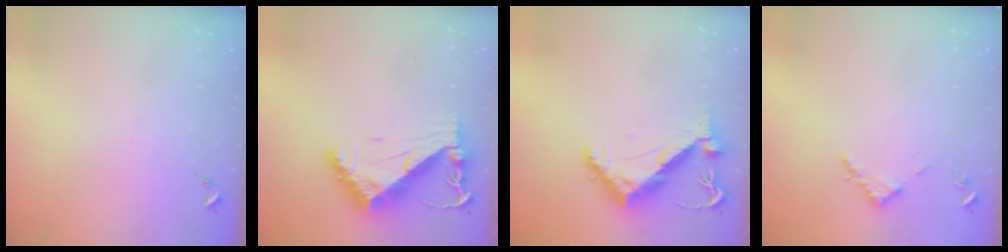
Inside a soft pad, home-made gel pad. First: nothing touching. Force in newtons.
{"total": 9.5, "press": 9.5, "slide": 1.1}
{"total": 11.0, "press": 10.9, "slide": 1.1}
{"total": 2.8, "press": 2.8, "slide": 0.3}